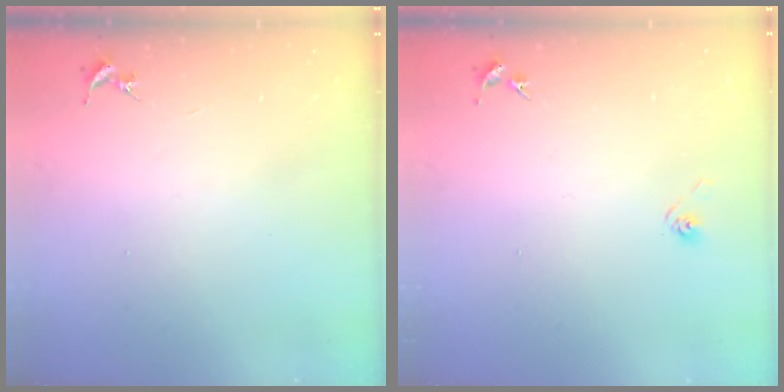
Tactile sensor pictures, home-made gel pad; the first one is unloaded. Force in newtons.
{"total": 2.9, "press": 2.6, "slide": 1.4}